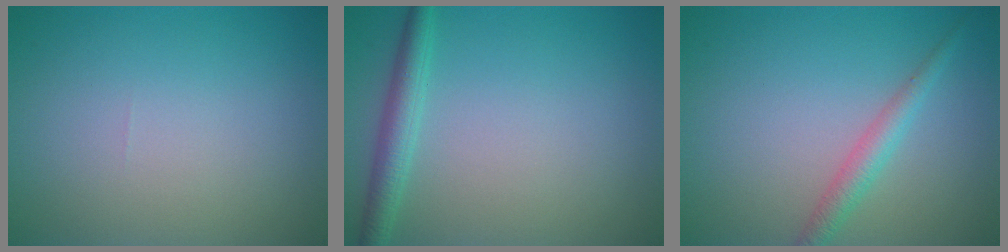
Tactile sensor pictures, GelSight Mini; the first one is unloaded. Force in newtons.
{"total": 2.5, "press": 2.5, "slide": 0.1}
{"total": 2.1, "press": 2.1, "slide": 0.1}